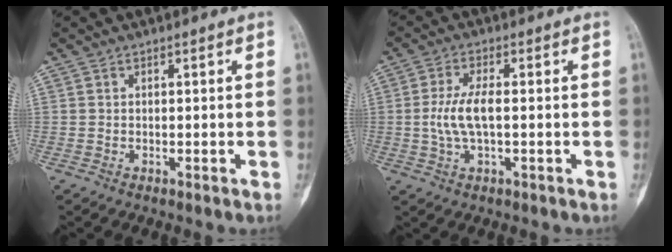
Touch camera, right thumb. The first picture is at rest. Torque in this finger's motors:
{"motor_torque": [0.18, 0.19, 0.80, -0.04, 0.04]}